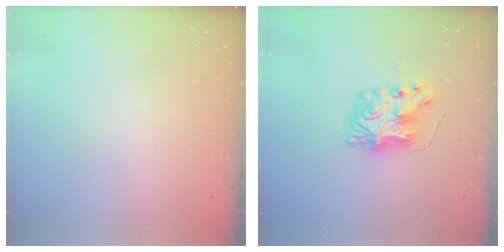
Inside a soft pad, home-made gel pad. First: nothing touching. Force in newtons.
{"total": 8.3, "press": 8.3, "slide": 0.2}